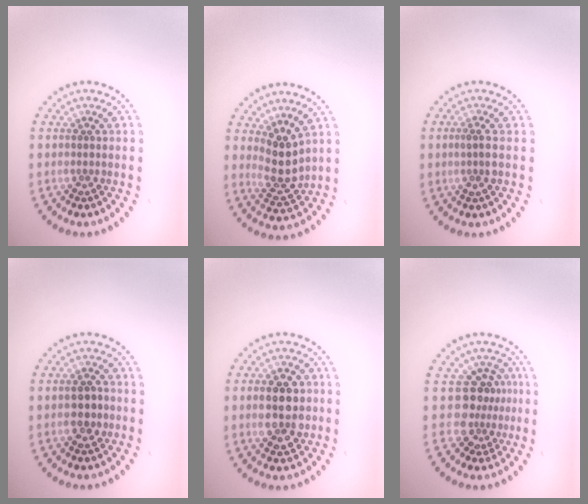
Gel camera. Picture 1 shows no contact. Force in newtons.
{"total": 3.4, "press": 3.0, "slide": 1.5}
{"total": 1.4, "press": 1.2, "slide": 0.7}
{"total": 2.4, "press": 2.3, "slide": 0.3}
{"total": 4.8, "press": 4.8, "slide": 0.1}
{"total": 3.5, "press": 2.4, "slide": 2.5}